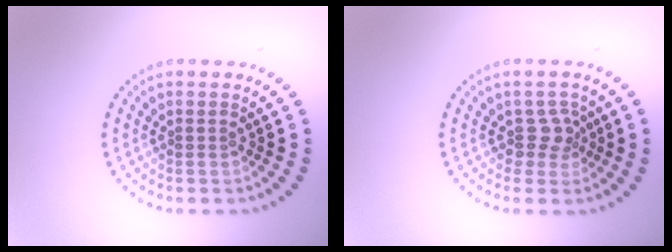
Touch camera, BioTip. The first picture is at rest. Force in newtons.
{"total": 1.9, "press": 1.4, "slide": 1.3}